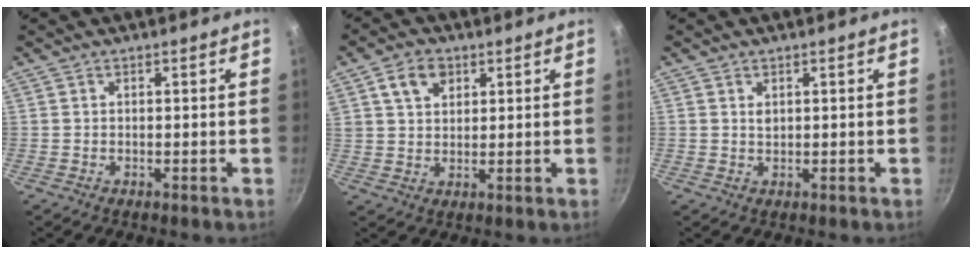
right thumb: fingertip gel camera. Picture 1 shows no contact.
{"total": 6.5, "force": [3.0, 4.5, 3.6], "torque": [-0.049, -0.001, 0.053]}
{"total": 1.2, "force": [0.5, 0.7, 0.7], "torque": [-0.010, -0.001, 0.010]}